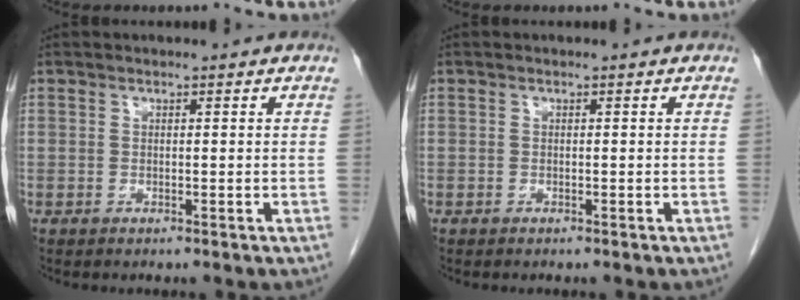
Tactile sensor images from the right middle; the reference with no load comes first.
{"total": 0.0}